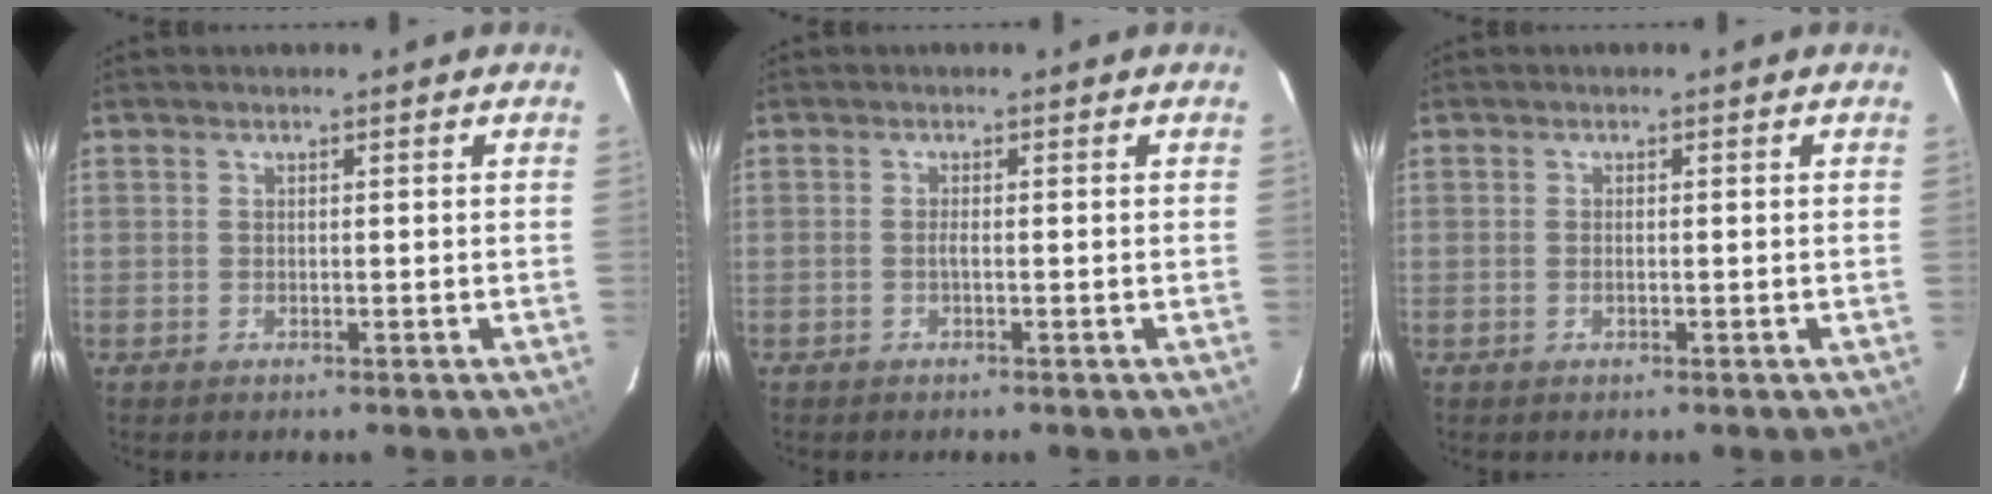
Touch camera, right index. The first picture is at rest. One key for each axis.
{"total": 0.6, "fx": -0.2, "fy": -0.2, "fz": 0.5, "tx": -0.006, "ty": 0.002, "tz": -0.005}
{"total": 0.6, "fx": -0.1, "fy": 0.3, "fz": 0.6, "tx": -0.012, "ty": 0.002, "tz": -0.001}